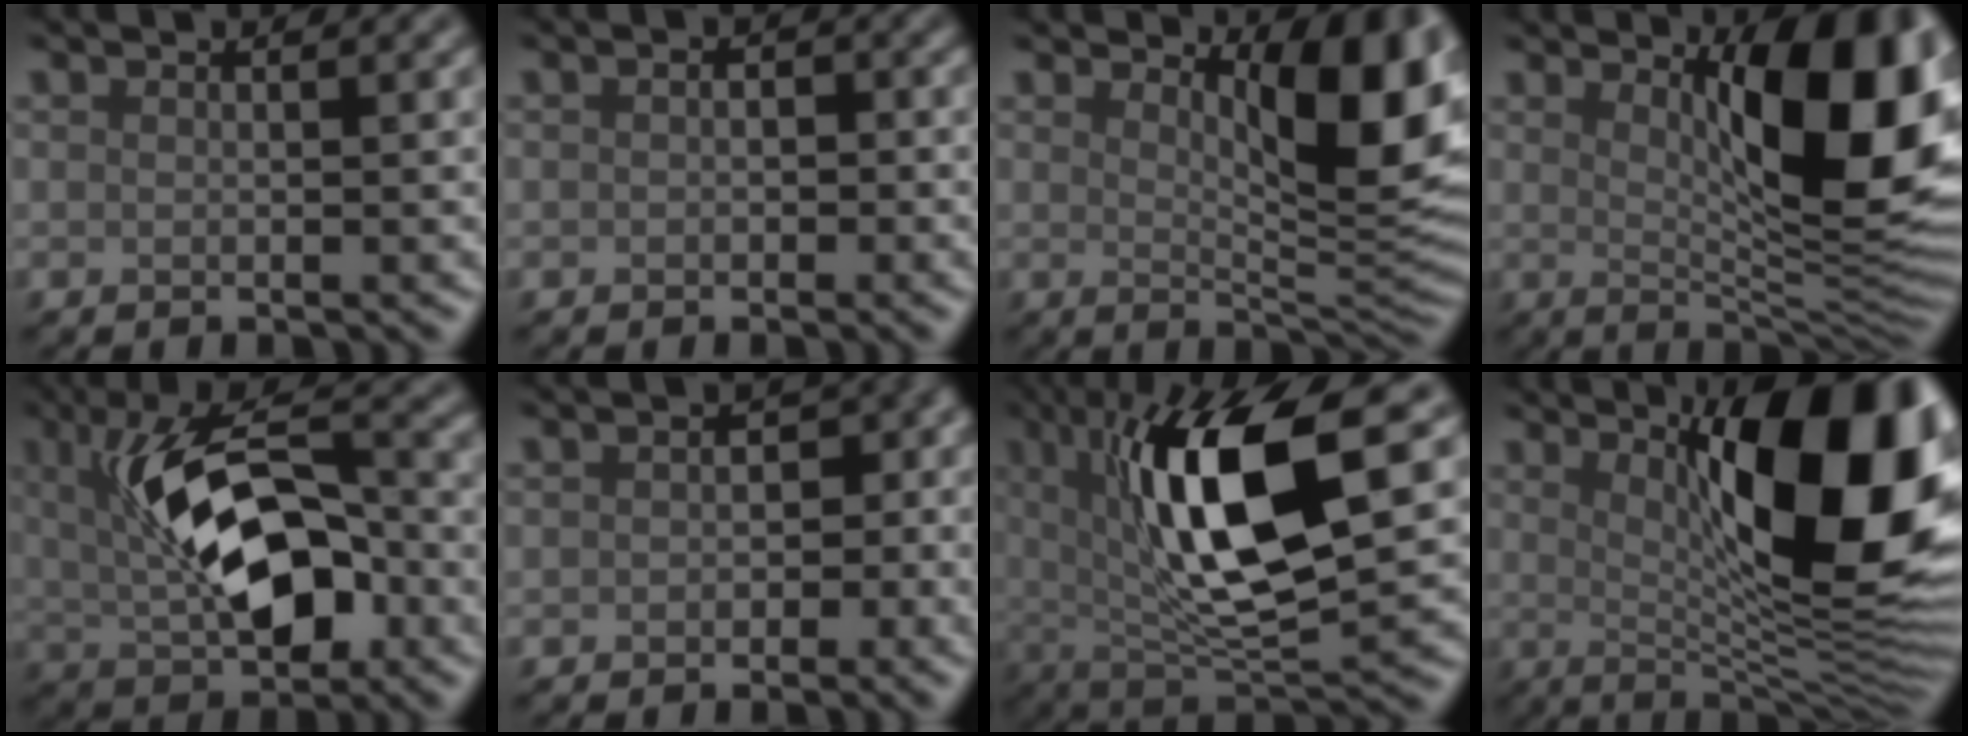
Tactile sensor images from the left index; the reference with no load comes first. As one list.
[{"total": 0.9, "force": [-0.2, 0.7, 0.5], "torque": [-0.007, -0.003, -0.006]}, {"total": 7.9, "force": [2.9, 2.7, 6.9], "torque": [-0.097, -0.016, 0.047]}, {"total": 12.1, "force": [3.4, 3.8, 10.9], "torque": [-0.142, -0.009, 0.055]}, {"total": 9.6, "force": [0.3, 4.6, 8.4], "torque": [-0.147, 0.010, 0.004]}, {"total": 2.8, "force": [-0.6, 2.0, 1.9], "torque": [-0.013, 0.000, -0.018]}, {"total": 11.7, "force": [3.0, 3.3, 10.8], "torque": [-0.187, -0.001, 0.058]}, {"total": 15.0, "force": [4.0, 4.4, 13.7], "torque": [-0.161, 0.000, 0.060]}]